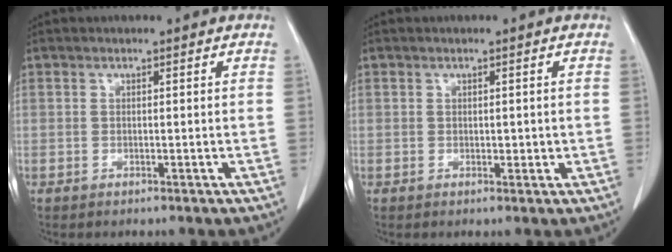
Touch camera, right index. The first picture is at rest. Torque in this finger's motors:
{"motor_torque": [0.00, 0.09, 0.07, 0.02]}